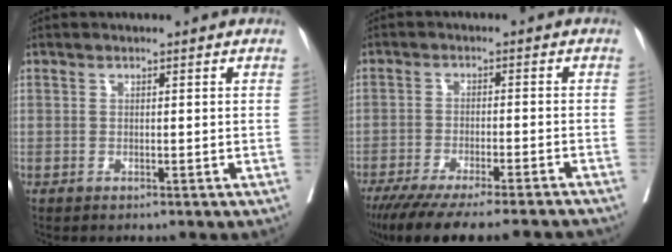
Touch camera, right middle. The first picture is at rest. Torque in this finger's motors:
{"motor_torque": [1.08, -1.06, 0.56, 0.15]}